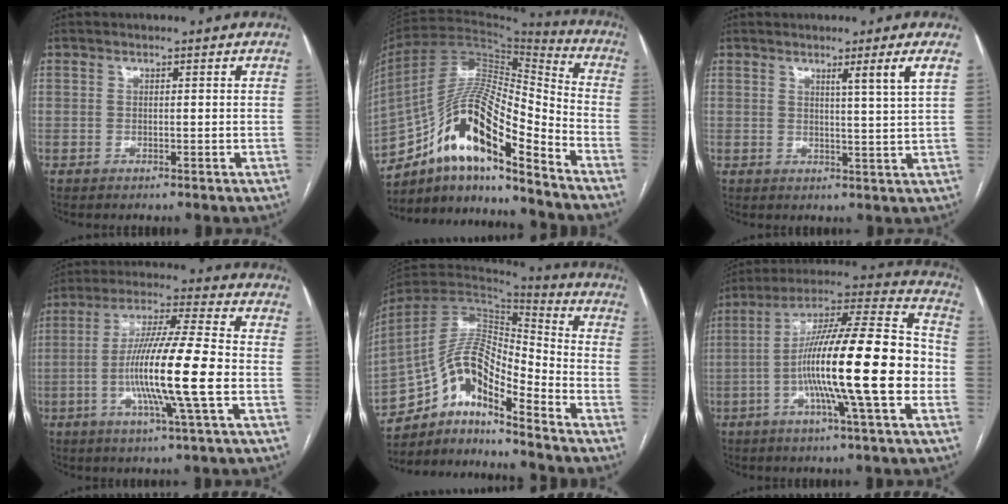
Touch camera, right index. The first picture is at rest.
{"total": 17.8, "force": [-11.0, 3.2, 13.7], "torque": [-0.257, 0.021, -0.188]}
{"total": 3.9, "force": [2.0, -1.8, 2.9], "torque": [-0.045, -0.019, 0.038]}
{"total": 14.6, "force": [-3.0, -0.4, 14.3], "torque": [-0.266, -0.006, -0.063]}
{"total": 14.6, "force": [-11.1, 2.6, 9.2], "torque": [-0.169, 0.030, -0.200]}
{"total": 21.9, "force": [-4.2, 1.4, 21.5], "torque": [-0.345, 0.008, -0.075]}